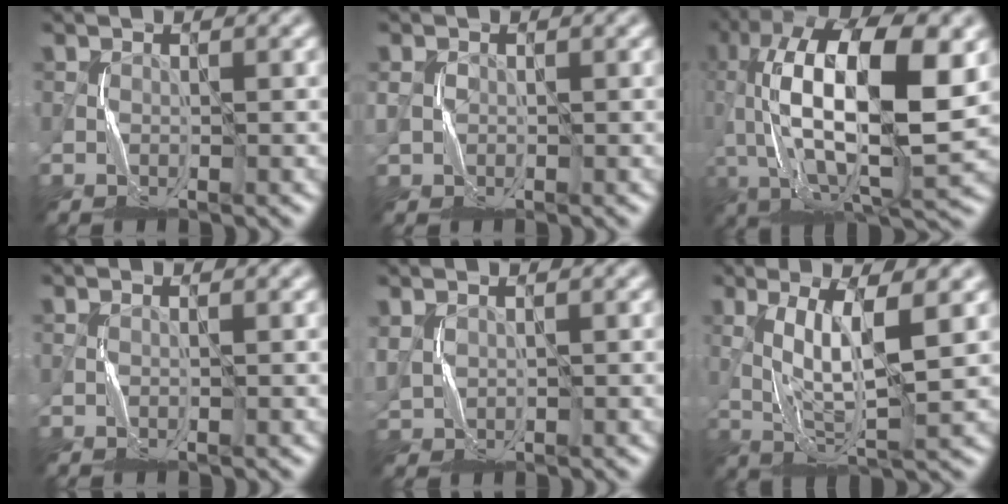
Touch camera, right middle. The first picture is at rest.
{"total": 1.9, "force": [0.1, 1.8, 0.6], "torque": [-0.019, 0.001, 0.001]}
{"total": 15.0, "force": [1.6, 5.9, 13.7], "torque": [-0.272, 0.014, 0.027]}
{"total": 0.0}
{"total": 1.6, "force": [0.7, 1.3, 0.6], "torque": [-0.025, 0.002, 0.022]}
{"total": 6.1, "force": [1.2, 1.0, 5.9], "torque": [-0.125, -0.006, 0.033]}